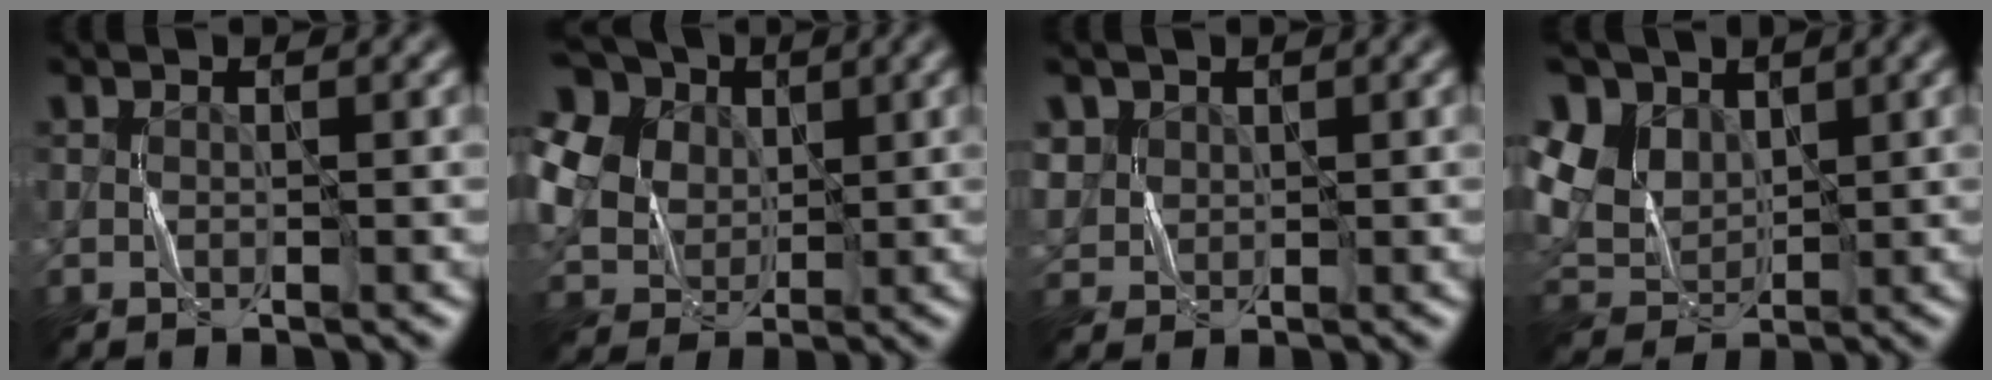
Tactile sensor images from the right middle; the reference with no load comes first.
{"total": 12.5, "force": [3.3, 10.2, 6.5], "torque": [-0.166, 0.025, 0.051]}
{"total": 2.1, "force": [0.9, 1.9, 0.4], "torque": [-0.018, -0.002, 0.025]}
{"total": 6.4, "force": [2.3, 5.1, 3.1], "torque": [-0.082, 0.004, 0.043]}